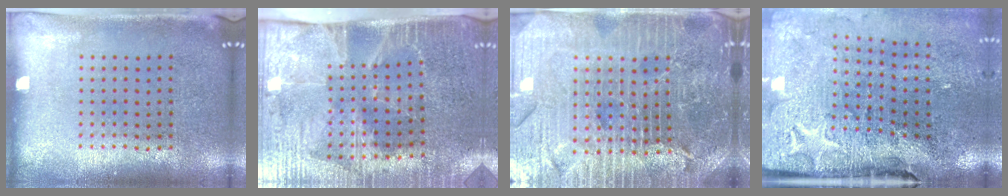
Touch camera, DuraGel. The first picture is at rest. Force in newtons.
{"total": 4.3, "press": 3.6, "slide": 2.3}
{"total": 5.8, "press": 5.2, "slide": 2.6}
{"total": 4.1, "press": 3.4, "slide": 2.3}